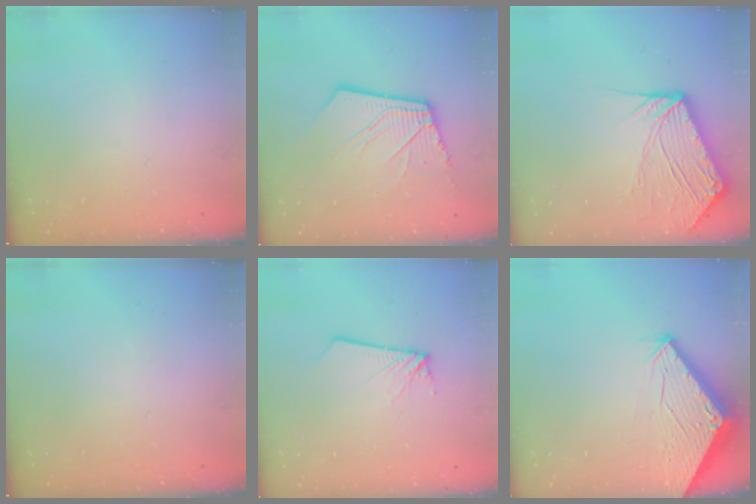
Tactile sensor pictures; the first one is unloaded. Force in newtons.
{"total": 12.4, "press": 12.3, "slide": 1.7}
{"total": 11.2, "press": 11.1, "slide": 1.4}
{"total": 0.0}
{"total": 2.8, "press": 2.8, "slide": 0.3}
{"total": 2.8, "press": 2.8, "slide": 0.1}